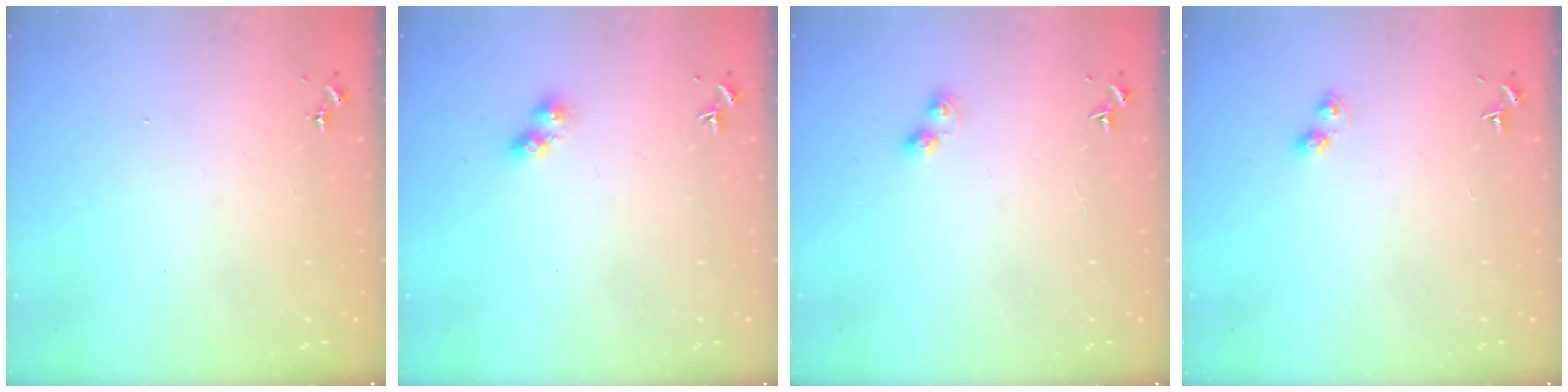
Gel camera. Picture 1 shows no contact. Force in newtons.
{"total": 4.0, "press": 3.9, "slide": 0.7}
{"total": 4.5, "press": 4.5, "slide": 0.4}
{"total": 3.0, "press": 3.0, "slide": 0.5}